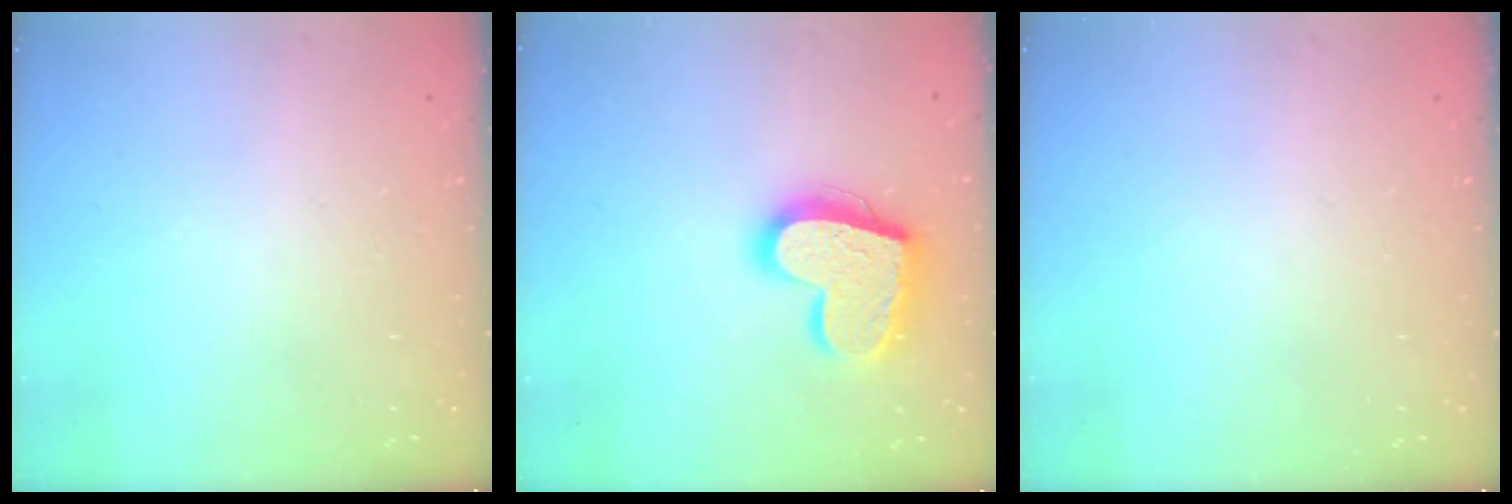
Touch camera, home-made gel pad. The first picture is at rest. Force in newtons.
{"total": 20.2, "press": 20.2, "slide": 1.5}
{"total": 0.0}